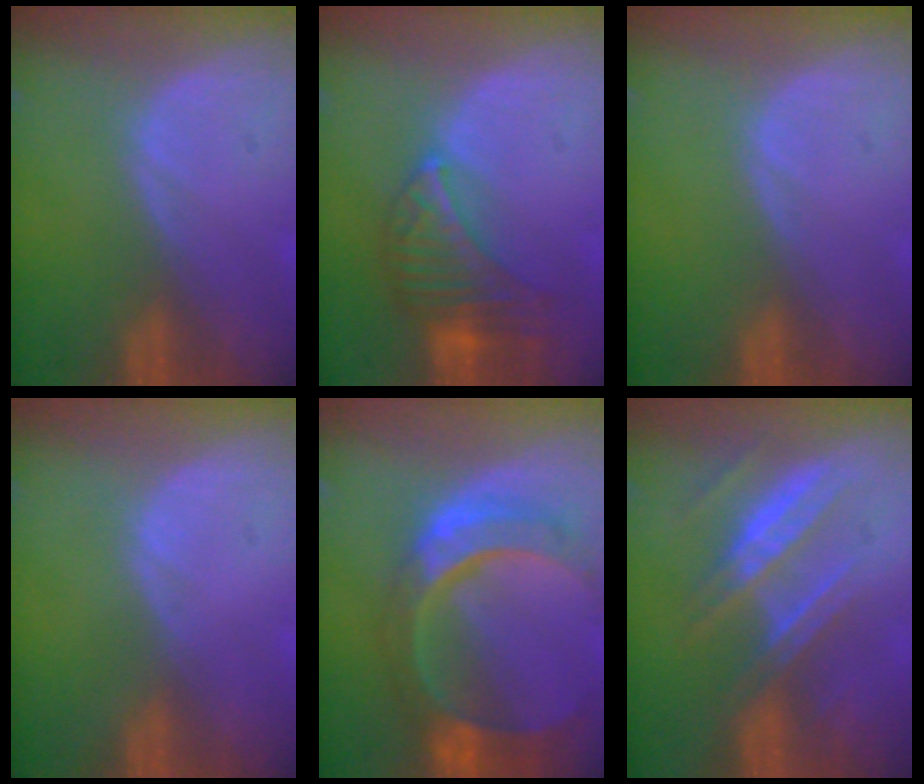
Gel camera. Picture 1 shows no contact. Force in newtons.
{"total": 7.1, "press": 6.7, "slide": 2.4}
{"total": 0.0}
{"total": 0.0}
{"total": 11.1, "press": 9.2, "slide": 6.1}
{"total": 7.6, "press": 6.8, "slide": 3.4}